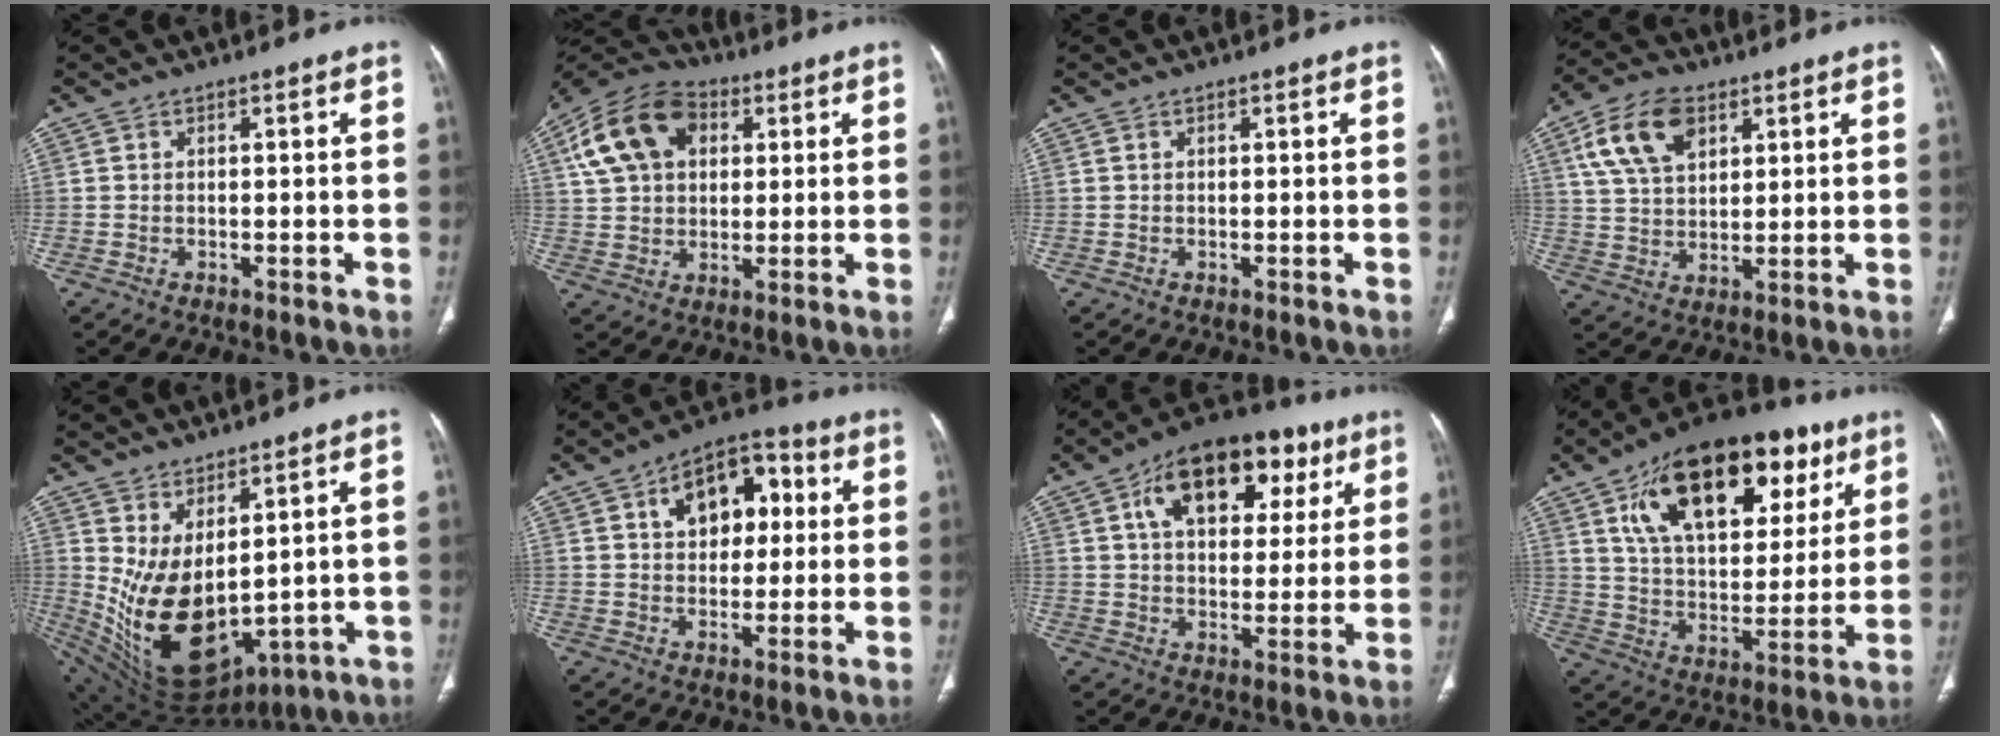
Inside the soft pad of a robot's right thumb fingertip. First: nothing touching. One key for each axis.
{"total": 16.0, "fx": 5.1, "fy": 11.2, "fz": 10.3, "tx": -0.179, "ty": 0.015, "tz": 0.085}
{"total": 0.0}
{"total": 12.2, "fx": 5.3, "fy": 7.4, "fz": 8.1, "tx": -0.139, "ty": -0.005, "tz": 0.101}
{"total": 15.8, "fx": 2.6, "fy": 8.5, "fz": 13.1, "tx": -0.224, "ty": -0.049, "tz": 0.088}
{"total": 13.0, "fx": 3.6, "fy": 8.2, "fz": 9.4, "tx": -0.098, "ty": 0.015, "tz": 0.049}
{"total": 20.1, "fx": 8.6, "fy": 11.8, "fz": 13.8, "tx": -0.168, "ty": 0.005, "tz": 0.131}
{"total": 27.4, "fx": 13.3, "fy": 14.7, "fz": 19.0, "tx": -0.265, "ty": -0.008, "tz": 0.217}